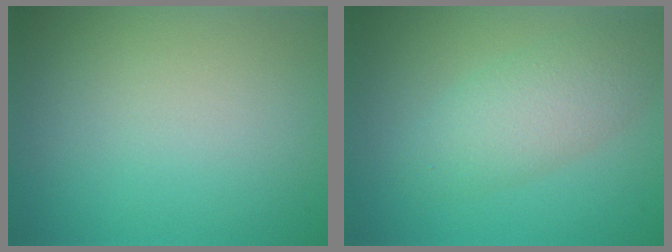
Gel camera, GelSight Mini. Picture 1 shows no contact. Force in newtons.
{"total": 3.9, "press": 3.9, "slide": 0.1}